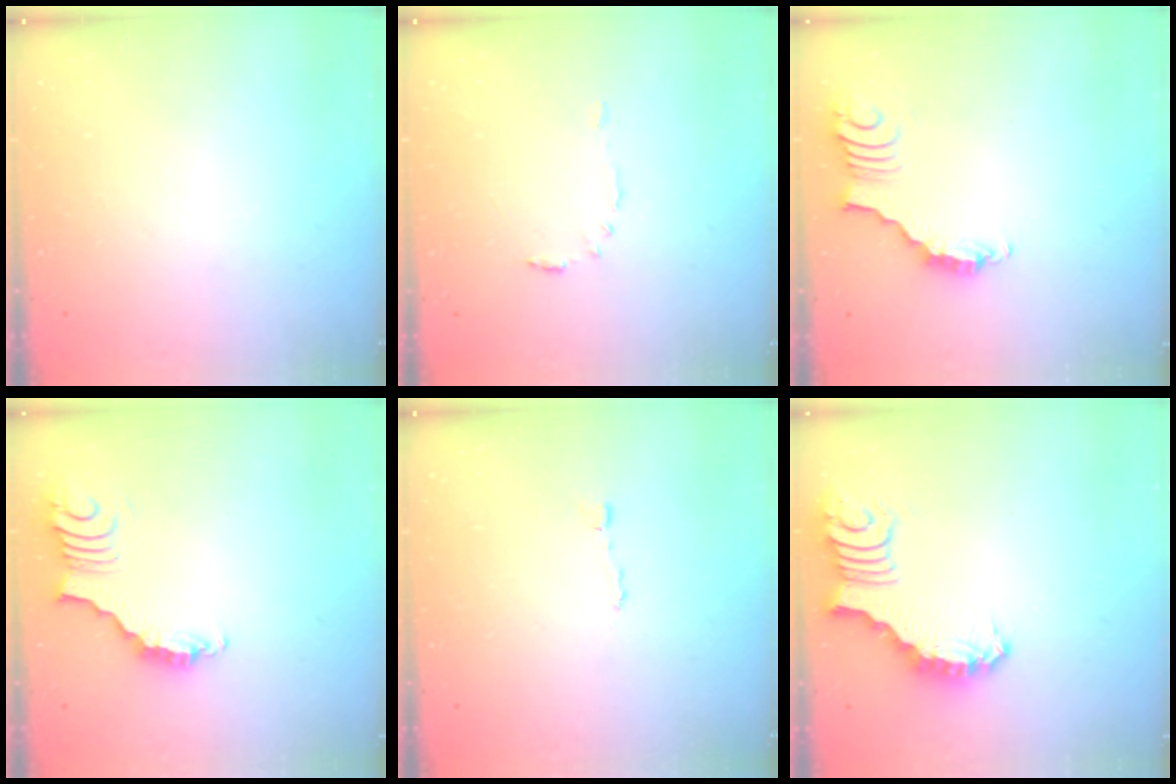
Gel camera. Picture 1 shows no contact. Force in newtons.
{"total": 3.2, "press": 3.1, "slide": 0.4}
{"total": 3.0, "press": 2.9, "slide": 0.5}
{"total": 3.7, "press": 3.6, "slide": 0.7}
{"total": 1.2, "press": 1.2, "slide": 0.0}
{"total": 3.2, "press": 3.1, "slide": 0.6}